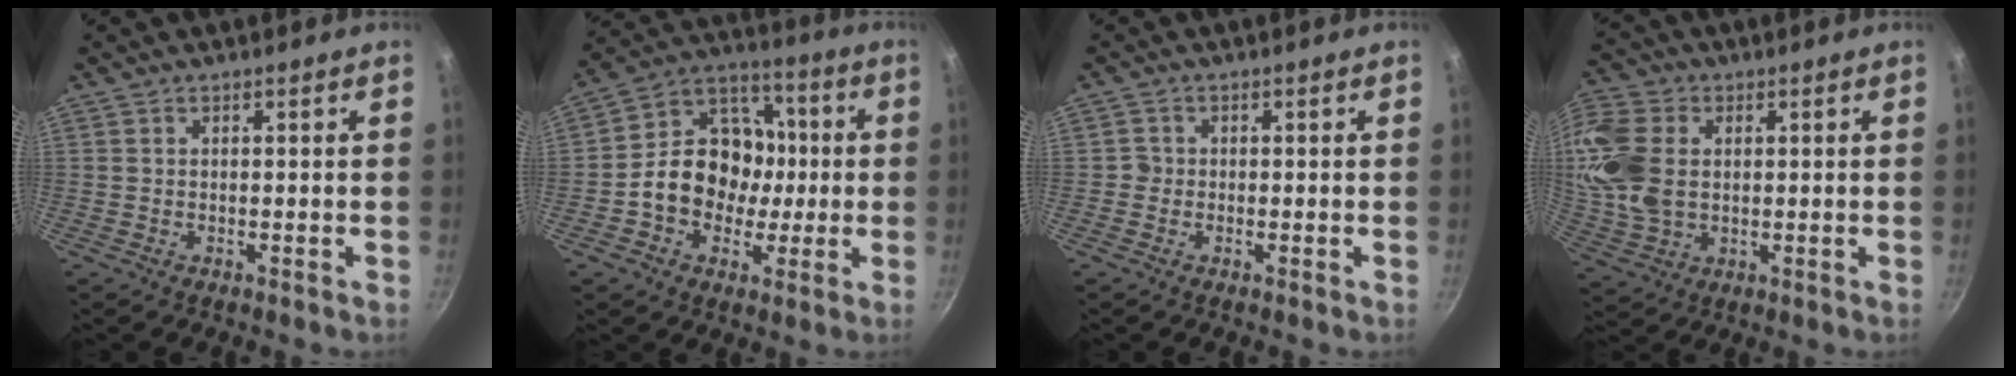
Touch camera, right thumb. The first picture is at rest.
{"total": 14.8, "force": [-1.3, 12.2, 8.3], "torque": [-0.094, 0.032, -0.036]}
{"total": 1.0, "force": [-0.3, 0.9, 0.0], "torque": [0.005, 0.005, -0.011]}
{"total": 13.0, "force": [1.7, 9.2, 8.9], "torque": [-0.173, 0.000, 0.033]}